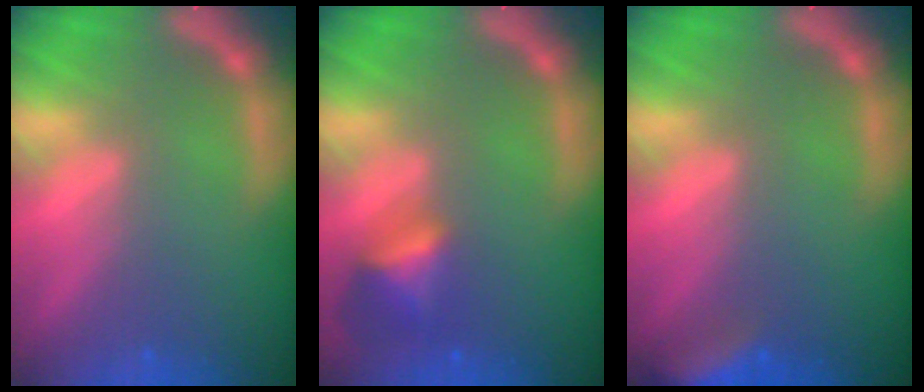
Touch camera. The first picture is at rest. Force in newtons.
{"total": 3.5}
{"total": 5.0}